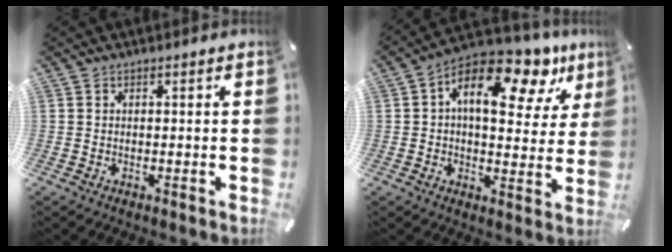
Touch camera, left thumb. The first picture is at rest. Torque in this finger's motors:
{"motor_torque": [0.76, 0.81, 1.88, -0.89, 0.38]}